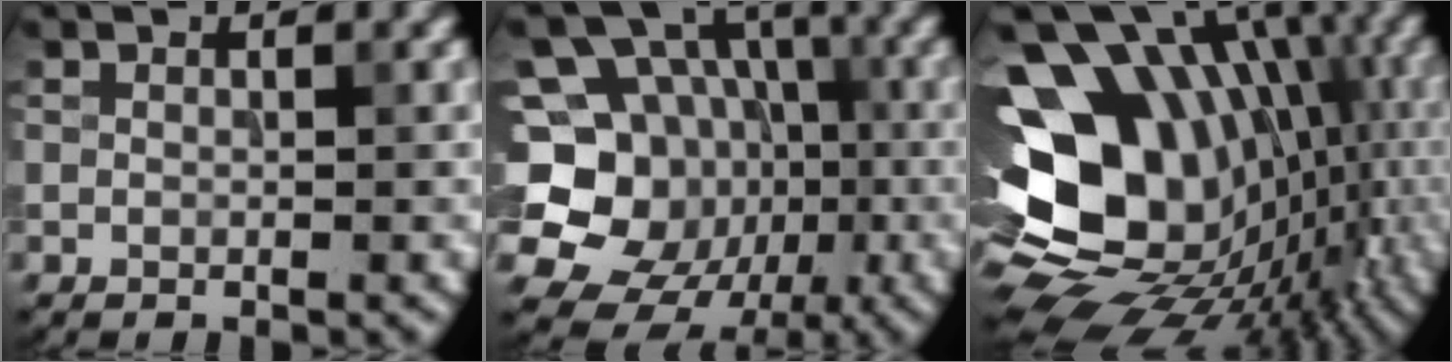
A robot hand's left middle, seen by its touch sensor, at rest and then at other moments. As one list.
[{"total": 14.4, "force": [-2.7, 12.6, 6.4], "torque": [-0.137, -0.005, -0.057]}, {"total": 16.7, "force": [-0.6, 11.9, 11.8], "torque": [-0.162, 0.026, -0.004]}]